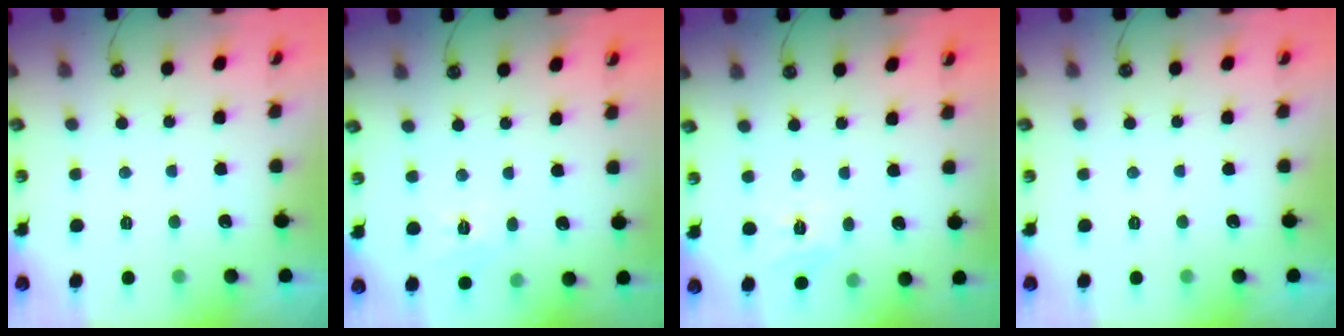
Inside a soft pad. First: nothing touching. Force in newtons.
{"total": 7.0, "press": 6.9, "slide": 0.8}
{"total": 7.5, "press": 7.4, "slide": 0.5}
{"total": 0.0}